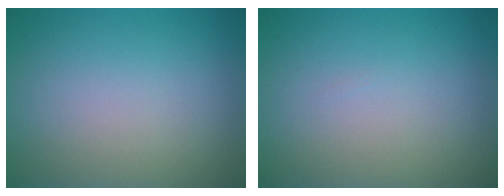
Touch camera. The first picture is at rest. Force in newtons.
{"total": 0.0}